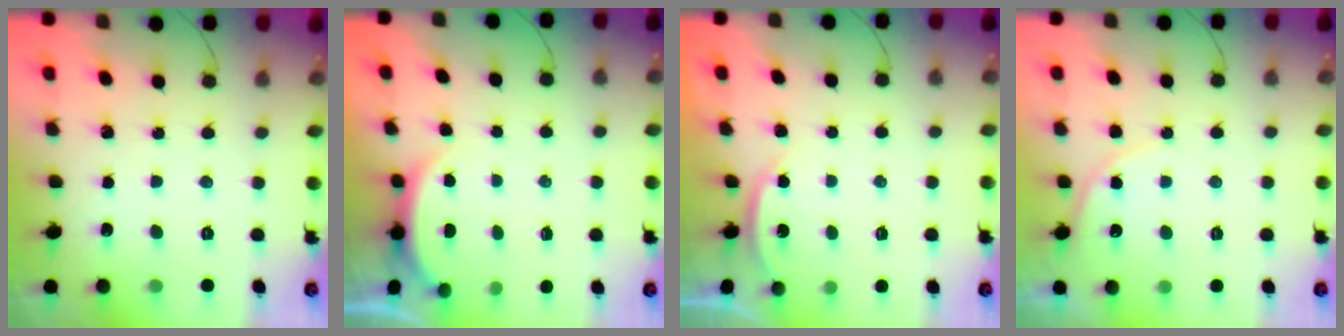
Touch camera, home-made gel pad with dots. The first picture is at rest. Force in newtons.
{"total": 2.6, "press": 2.5, "slide": 0.6}
{"total": 2.2, "press": 2.2, "slide": 0.5}
{"total": 6.1, "press": 6.1, "slide": 0.7}